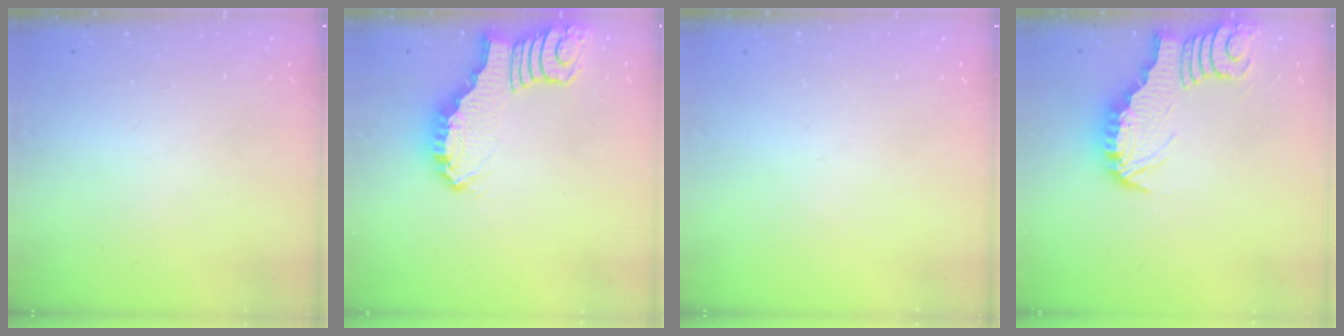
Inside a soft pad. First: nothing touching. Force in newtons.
{"total": 2.1, "press": 2.1, "slide": 0.2}
{"total": 0.0}
{"total": 3.1, "press": 3.1, "slide": 0.3}